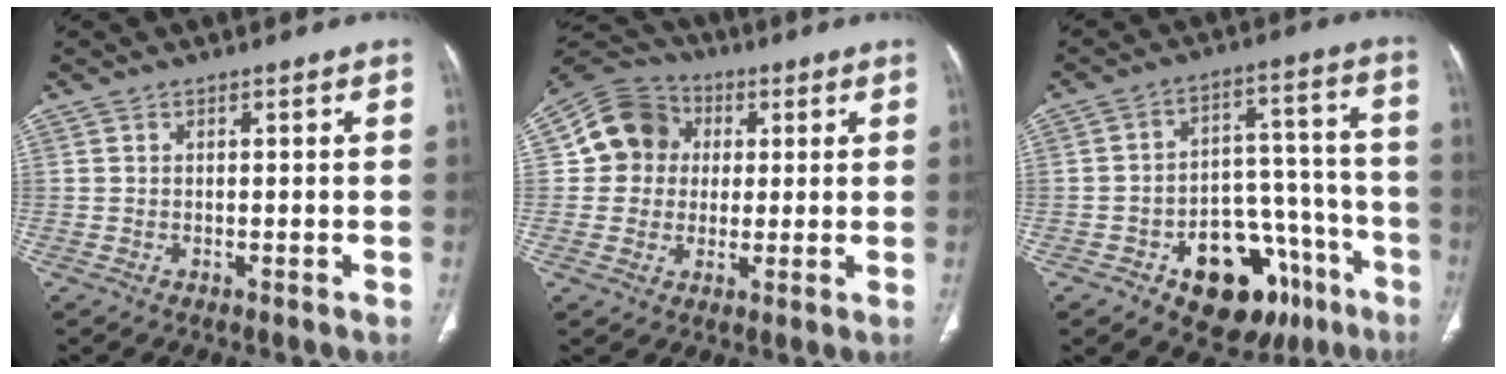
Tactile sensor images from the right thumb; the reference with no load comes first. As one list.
[{"total": 10.7, "force": [1.6, 10.0, 3.6], "torque": [-0.042, 0.013, 0.020]}, {"total": 19.0, "force": [-10.0, 11.3, 11.5], "torque": [-0.108, 0.087, -0.134]}]